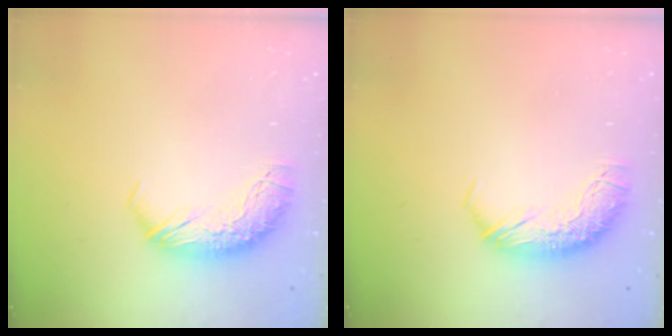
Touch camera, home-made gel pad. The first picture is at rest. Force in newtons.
{"total": 0.0}